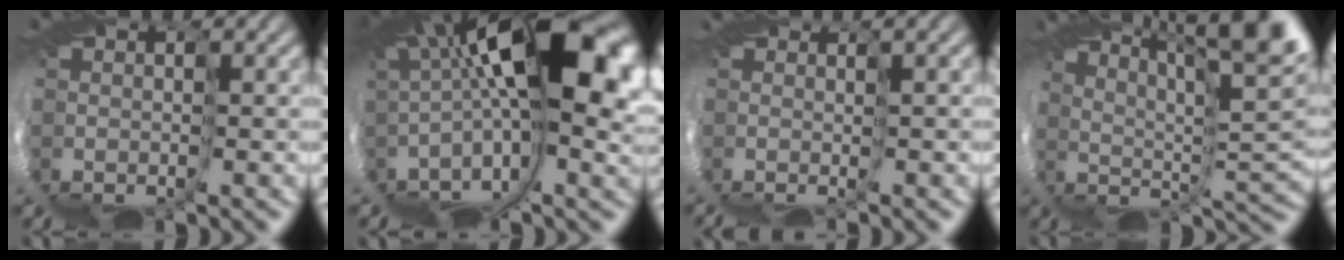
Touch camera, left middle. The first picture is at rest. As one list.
[{"total": 9.7, "force": [1.7, 0.6, 9.5], "torque": [-0.157, 0.012, 0.025]}, {"total": 2.7, "force": [-1.1, -2.3, -0.9], "torque": [0.007, -0.007, -0.002]}, {"total": 9.5, "force": [7.8, -2.2, 5.0], "torque": [-0.059, 0.032, 0.111]}]